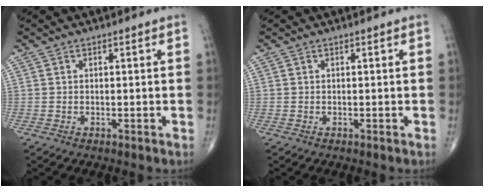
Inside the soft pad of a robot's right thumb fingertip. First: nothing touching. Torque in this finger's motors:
{"motor_torque": [-0.01, -0.20, 0.21, 0.16, -0.01]}